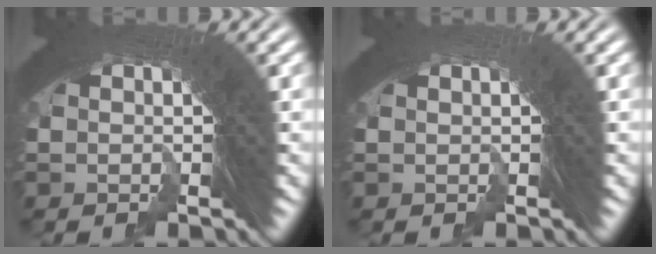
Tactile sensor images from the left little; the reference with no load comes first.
{"total": 0.6, "force": [-0.3, -0.4, -0.4], "torque": [0.005, -0.004, -0.002]}